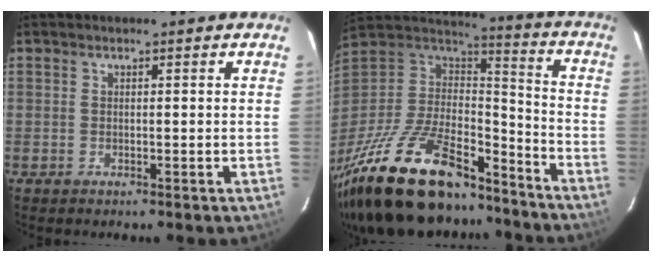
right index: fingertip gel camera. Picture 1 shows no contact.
{"total": 35.1, "force": [-24.7, 13.8, 20.9], "torque": [-0.423, -0.022, -0.393]}